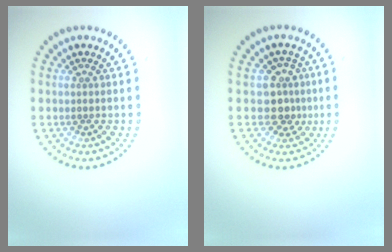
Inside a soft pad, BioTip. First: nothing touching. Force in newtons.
{"total": 2.8, "press": 2.4, "slide": 1.3}